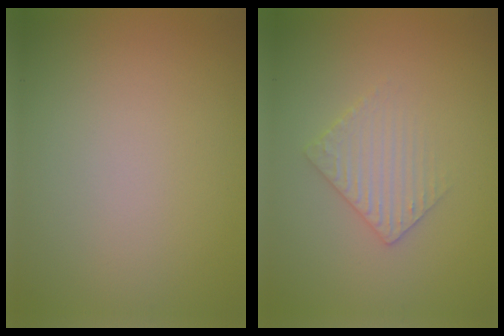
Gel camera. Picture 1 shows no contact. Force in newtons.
{"total": 2.5, "press": 2.4, "slide": 0.5}